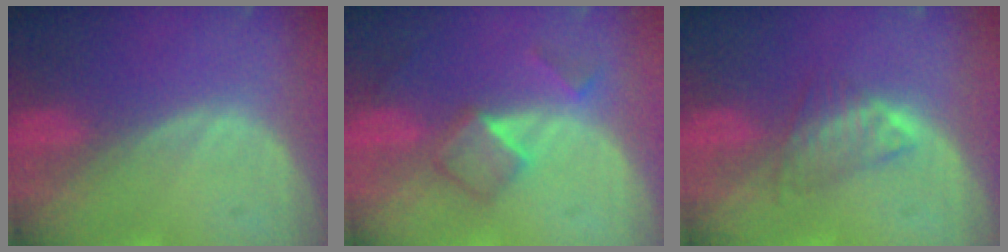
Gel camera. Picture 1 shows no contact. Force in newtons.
{"total": 5.1, "press": 4.4, "slide": 2.5}
{"total": 3.7, "press": 3.6, "slide": 0.7}